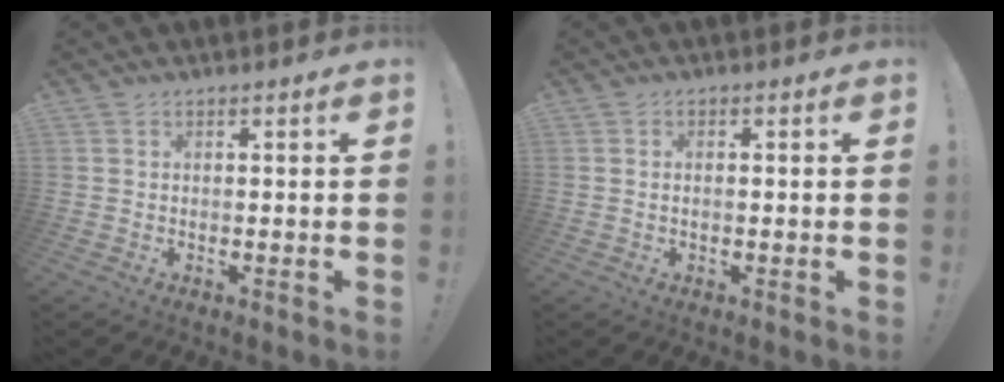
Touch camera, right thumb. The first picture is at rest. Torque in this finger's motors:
{"motor_torque": [-0.38, -0.10, -0.14, 0.15, 0.10]}